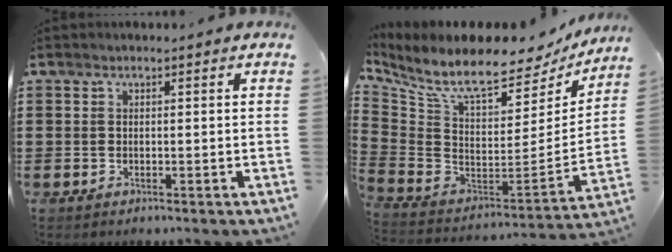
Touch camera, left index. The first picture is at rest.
{"total": 9.8, "force": [8.0, 2.2, 5.3], "torque": [-0.141, -0.070, 0.140]}